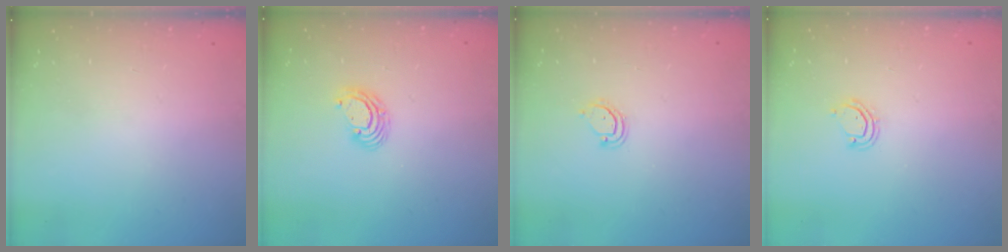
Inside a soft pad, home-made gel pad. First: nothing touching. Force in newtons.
{"total": 5.2, "press": 5.2, "slide": 0.3}
{"total": 4.0, "press": 4.0, "slide": 0.4}
{"total": 3.4, "press": 3.4, "slide": 0.2}